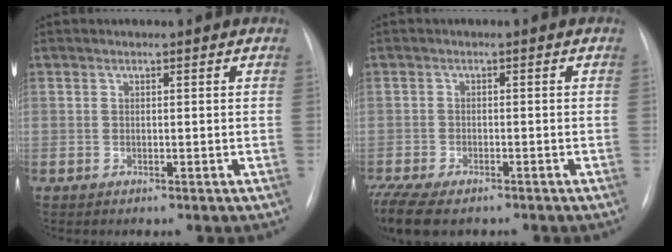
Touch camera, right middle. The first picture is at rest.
{"total": 11.7, "force": [-8.4, 5.0, 6.5], "torque": [-0.154, -0.010, -0.127]}